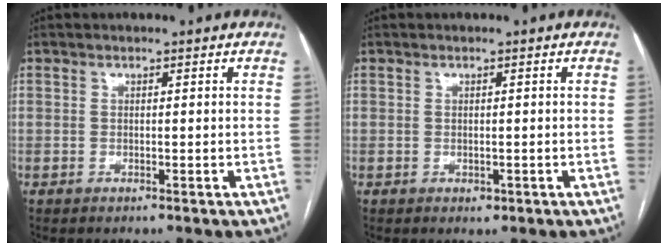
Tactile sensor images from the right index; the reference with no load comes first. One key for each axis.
{"total": 0.8, "fx": -0.3, "fy": 0.6, "fz": 0.4, "tx": -0.005, "ty": -0.001, "tz": -0.001}